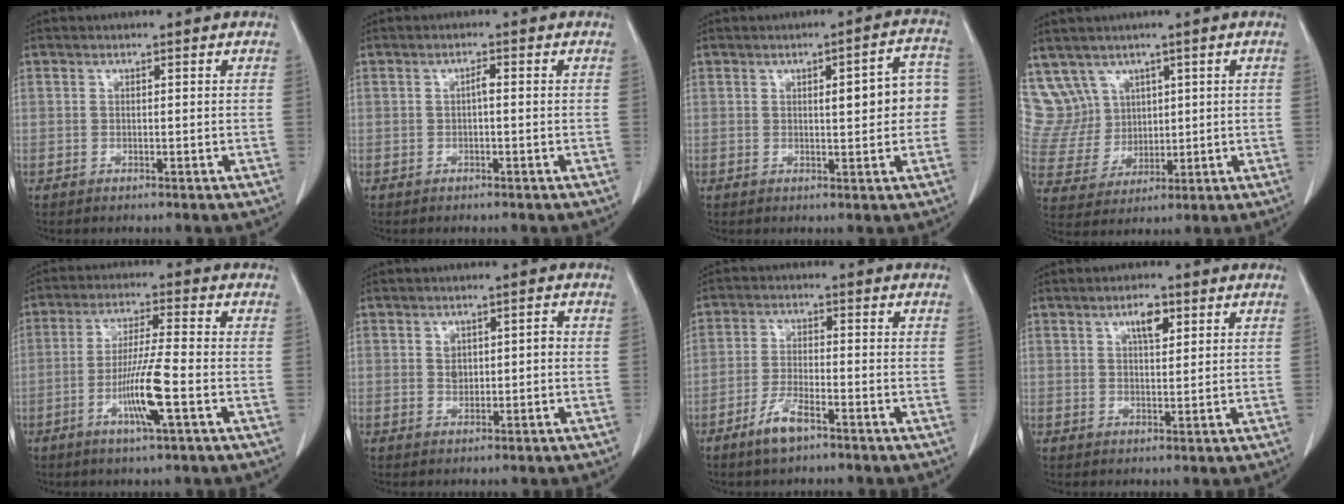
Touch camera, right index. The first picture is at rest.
{"total": 1.1, "force": [-0.1, 0.2, 1.0], "torque": [-0.021, 0.002, -0.001]}
{"total": 7.1, "force": [0.4, 2.0, 6.8], "torque": [-0.085, 0.024, 0.006]}
{"total": 9.8, "force": [5.9, 7.8, 0.6], "torque": [-0.028, 0.042, 0.141]}
{"total": 8.6, "force": [-2.8, -0.3, 8.1], "torque": [-0.153, -0.010, -0.053]}
{"total": 2.4, "force": [0.2, 1.6, 1.8], "torque": [-0.024, 0.008, 0.011]}
{"total": 5.1, "force": [-3.4, 1.2, 3.5], "torque": [-0.078, -0.003, -0.064]}
{"total": 3.6, "force": [1.8, 1.3, 2.9], "torque": [-0.052, 0.001, 0.030]}